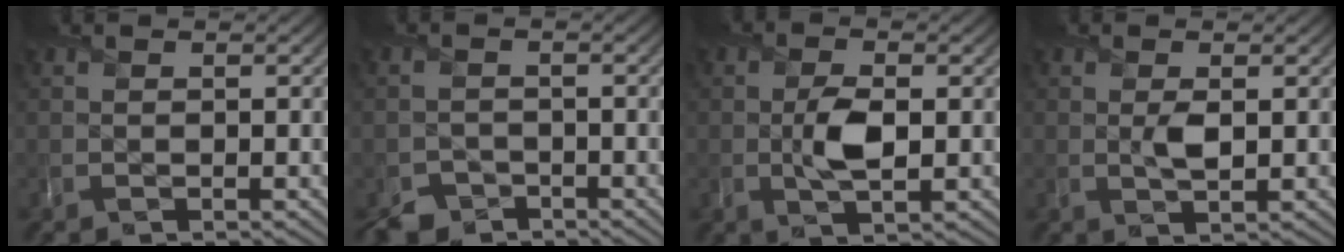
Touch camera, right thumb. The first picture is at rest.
{"total": 3.2, "force": [-2.6, 1.8, 0.4], "torque": [-0.004, -0.006, -0.054]}
{"total": 4.6, "force": [-0.2, 2.4, 3.9], "torque": [-0.081, -0.003, -0.001]}
{"total": 2.1, "force": [0.4, 0.9, 1.8], "torque": [-0.037, -0.001, 0.008]}